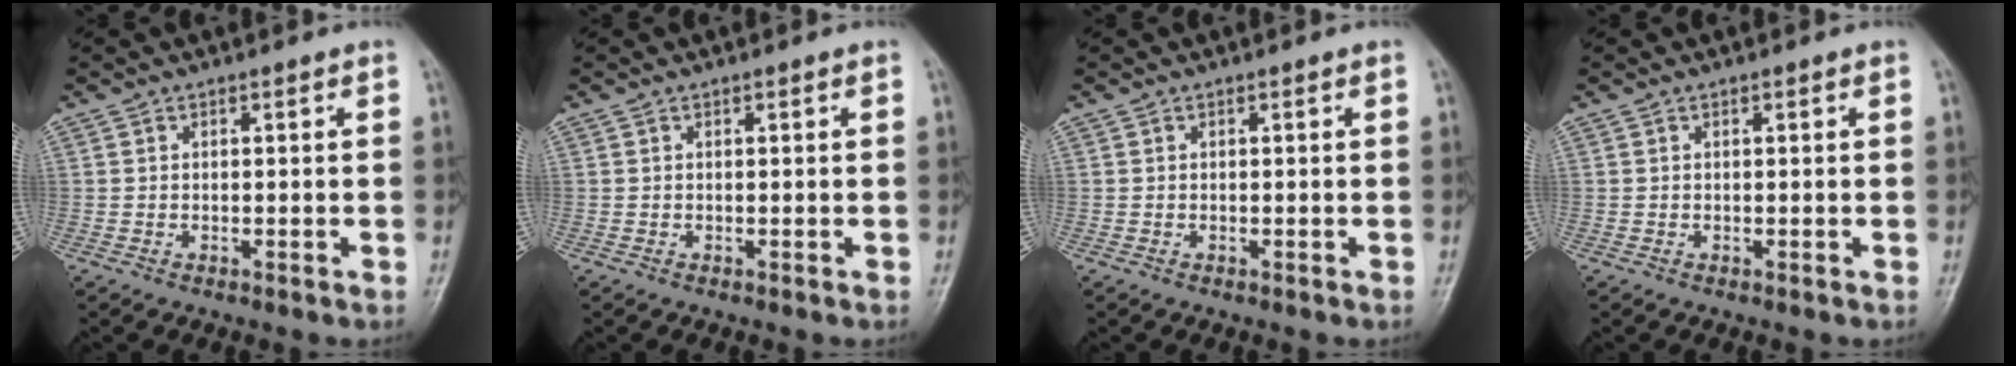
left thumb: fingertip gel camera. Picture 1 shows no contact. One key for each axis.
{"total": 0.0}
{"total": 0.0}
{"total": 0.0}